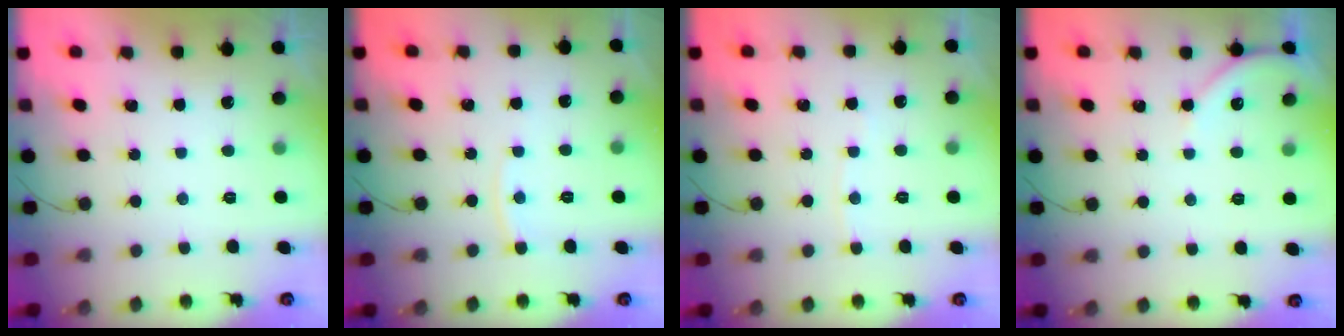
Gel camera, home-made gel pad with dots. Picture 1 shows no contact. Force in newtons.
{"total": 3.4, "press": 3.3, "slide": 0.4}
{"total": 2.2, "press": 2.2, "slide": 0.2}
{"total": 4.3, "press": 4.3, "slide": 0.6}